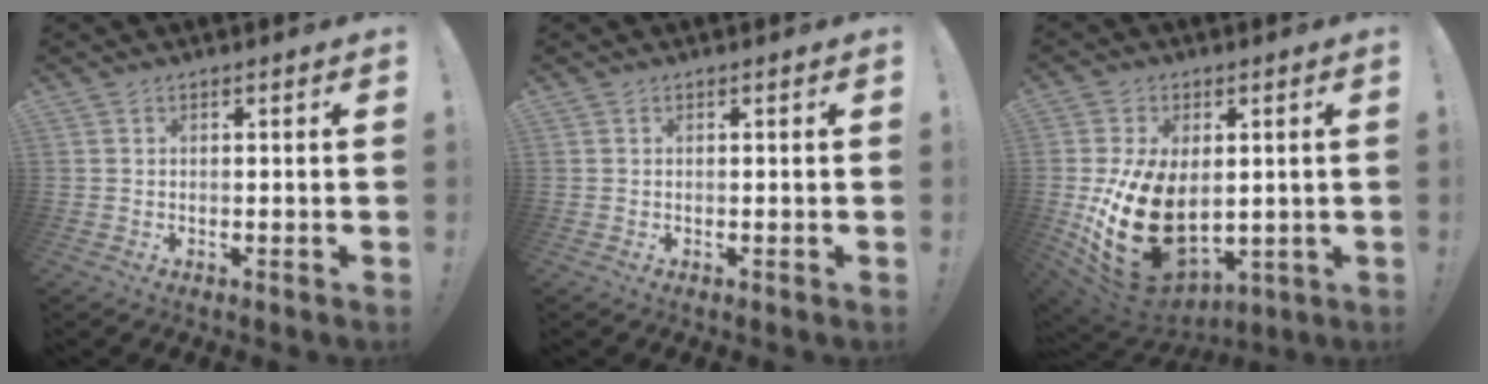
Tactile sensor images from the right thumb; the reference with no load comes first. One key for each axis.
{"total": 0.0}
{"total": 23.3, "fx": -1.9, "fy": 15.4, "fz": 17.4, "tx": -0.329, "ty": -0.003, "tz": -0.010}